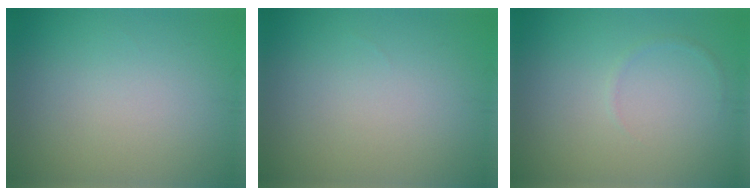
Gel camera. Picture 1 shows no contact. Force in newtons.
{"total": 0.0}
{"total": 0.5, "press": 0.5, "slide": 0.0}